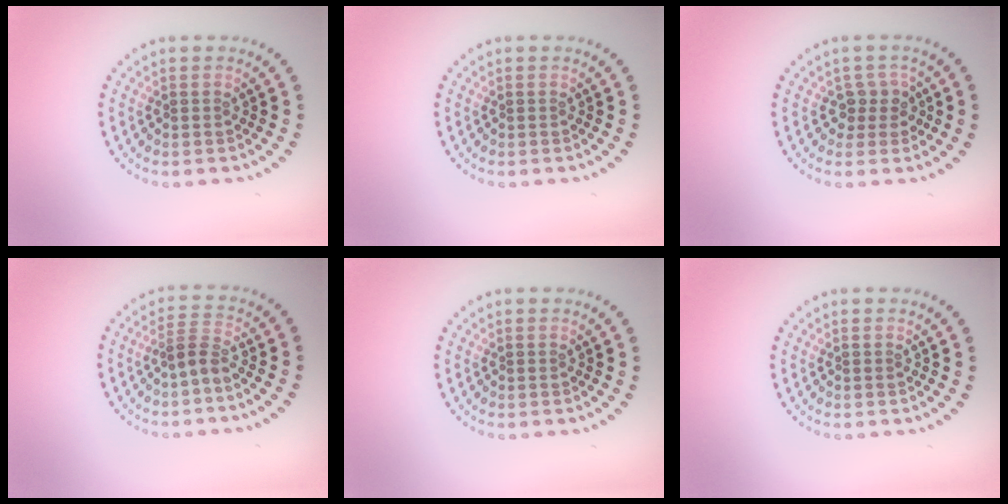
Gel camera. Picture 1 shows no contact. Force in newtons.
{"total": 0.0}
{"total": 2.1, "press": 1.7, "slide": 1.1}
{"total": 2.0, "press": 1.5, "slide": 1.3}
{"total": 0.0}
{"total": 0.0}